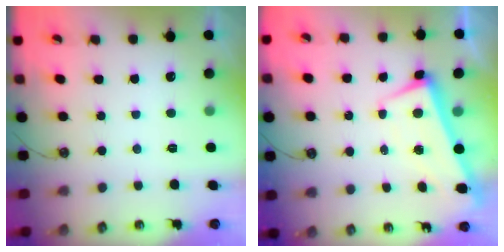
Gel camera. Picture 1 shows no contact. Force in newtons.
{"total": 1.8, "press": 0.8, "slide": 1.6}